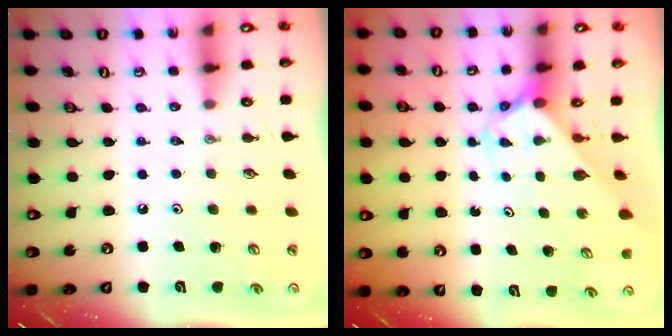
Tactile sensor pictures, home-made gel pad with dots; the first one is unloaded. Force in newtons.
{"total": 2.7, "press": 2.7, "slide": 0.2}